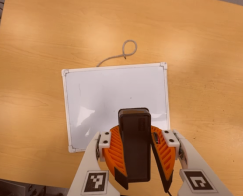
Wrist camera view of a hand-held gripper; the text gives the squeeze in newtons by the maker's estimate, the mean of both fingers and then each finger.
{"total": 11.3, "left": 11.6, "right": 11.0}